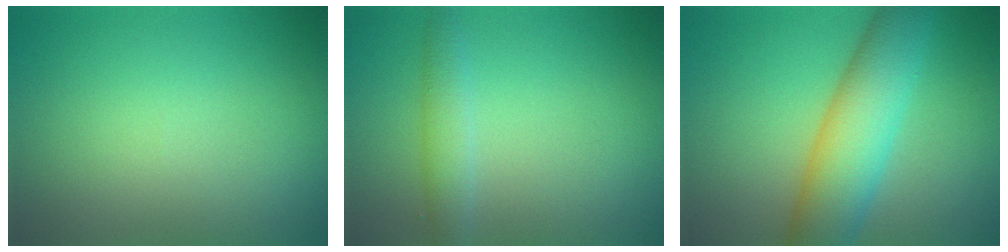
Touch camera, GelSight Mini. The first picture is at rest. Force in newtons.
{"total": 2.4, "press": 2.4, "slide": 0.1}
{"total": 8.1, "press": 8.1, "slide": 0.2}